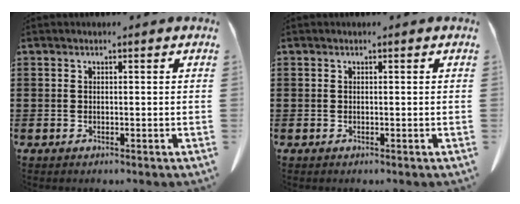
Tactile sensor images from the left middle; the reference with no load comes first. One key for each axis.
{"total": 0.0}